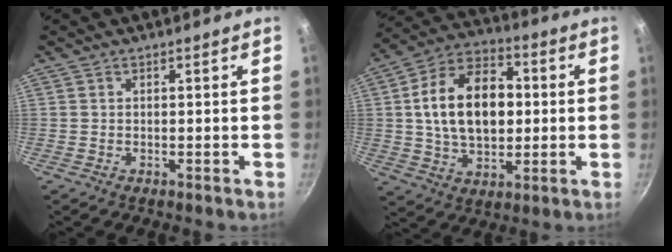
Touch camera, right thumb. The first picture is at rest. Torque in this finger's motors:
{"motor_torque": [-0.92, 1.29, 0.78, 0.03, 0.16]}